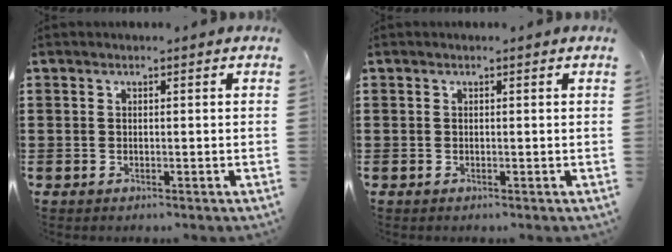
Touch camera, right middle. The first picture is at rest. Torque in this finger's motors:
{"motor_torque": [-1.40, -0.73, 0.17, -0.01]}